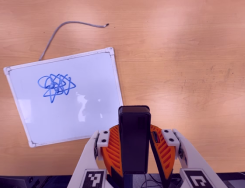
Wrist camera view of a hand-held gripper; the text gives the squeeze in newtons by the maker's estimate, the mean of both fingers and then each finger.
{"total": 6.2, "left": 5.3, "right": 7.1}